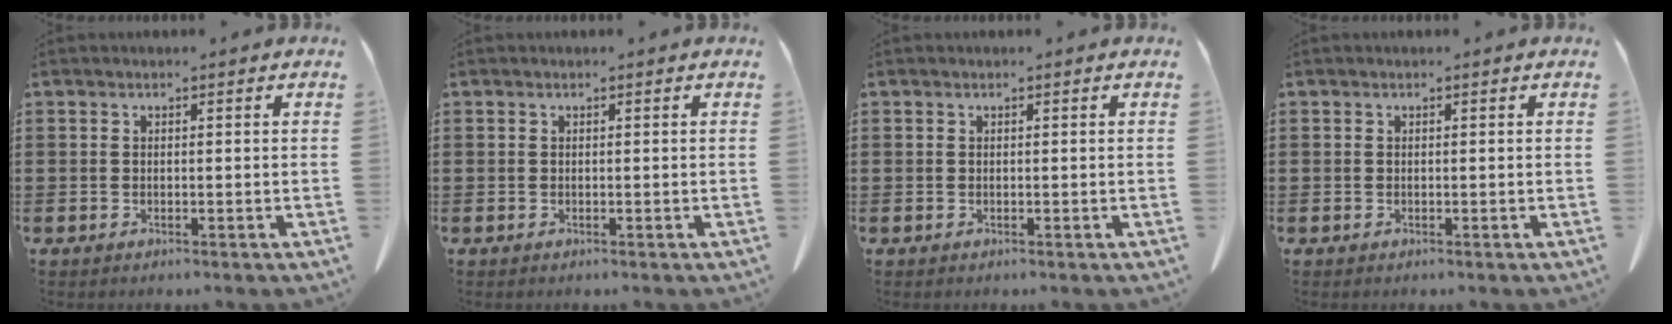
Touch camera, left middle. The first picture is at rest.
{"total": 0.0}
{"total": 0.0}
{"total": 0.0}